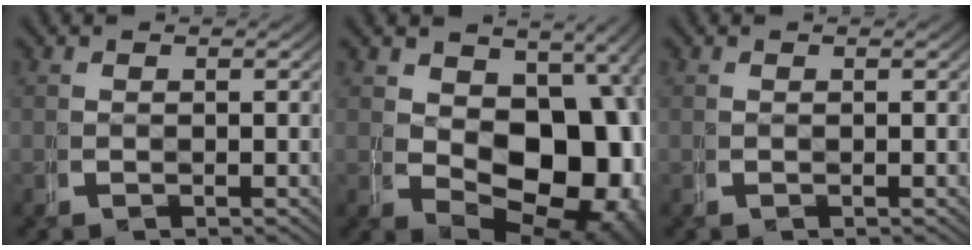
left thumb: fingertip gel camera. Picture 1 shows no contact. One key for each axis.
{"total": 14.5, "fx": -0.2, "fy": 10.2, "fz": 10.3, "tx": -0.153, "ty": -0.071, "tz": 0.031}
{"total": 0.0}